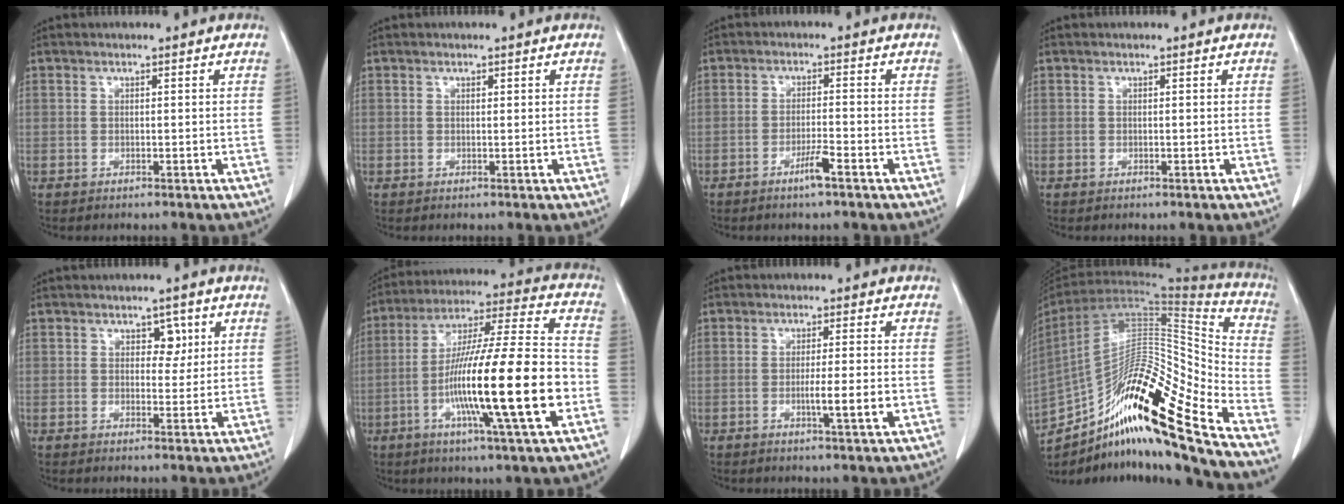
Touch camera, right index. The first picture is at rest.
{"total": 0.0}
{"total": 3.3, "force": [-2.1, -0.2, 2.5], "torque": [-0.048, -0.004, -0.038]}
{"total": 0.0}
{"total": 2.9, "force": [1.2, 1.8, 1.9], "torque": [-0.016, 0.003, 0.016]}
{"total": 22.0, "force": [-5.7, 0.8, 21.3], "torque": [-0.362, -0.012, -0.101]}
{"total": 4.7, "force": [-1.2, -0.2, 4.6], "torque": [-0.074, -0.007, -0.018]}
{"total": 26.2, "force": [-17.5, 2.0, 19.5], "torque": [-0.317, 0.000, -0.307]}